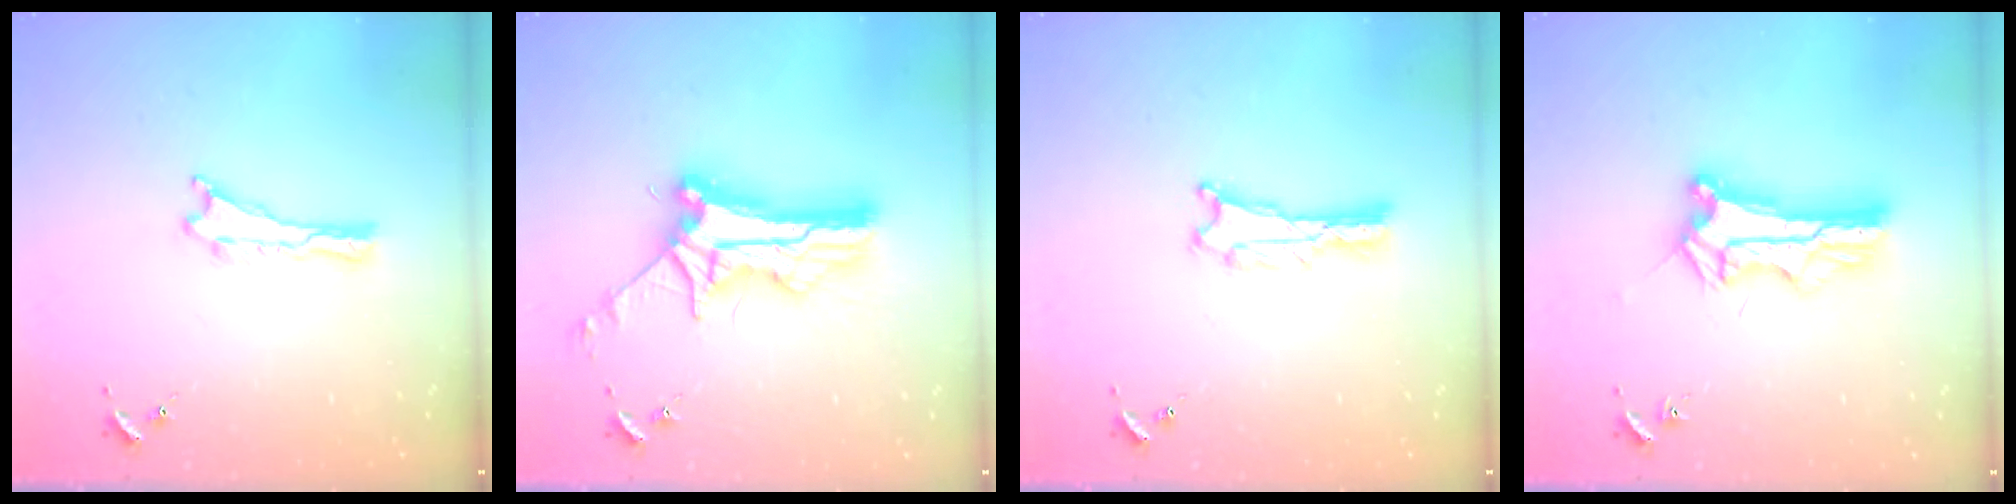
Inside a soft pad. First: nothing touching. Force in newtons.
{"total": 10.4, "press": 10.4, "slide": 0.9}
{"total": 0.9, "press": 0.9, "slide": 0.1}
{"total": 10.0, "press": 9.9, "slide": 1.0}